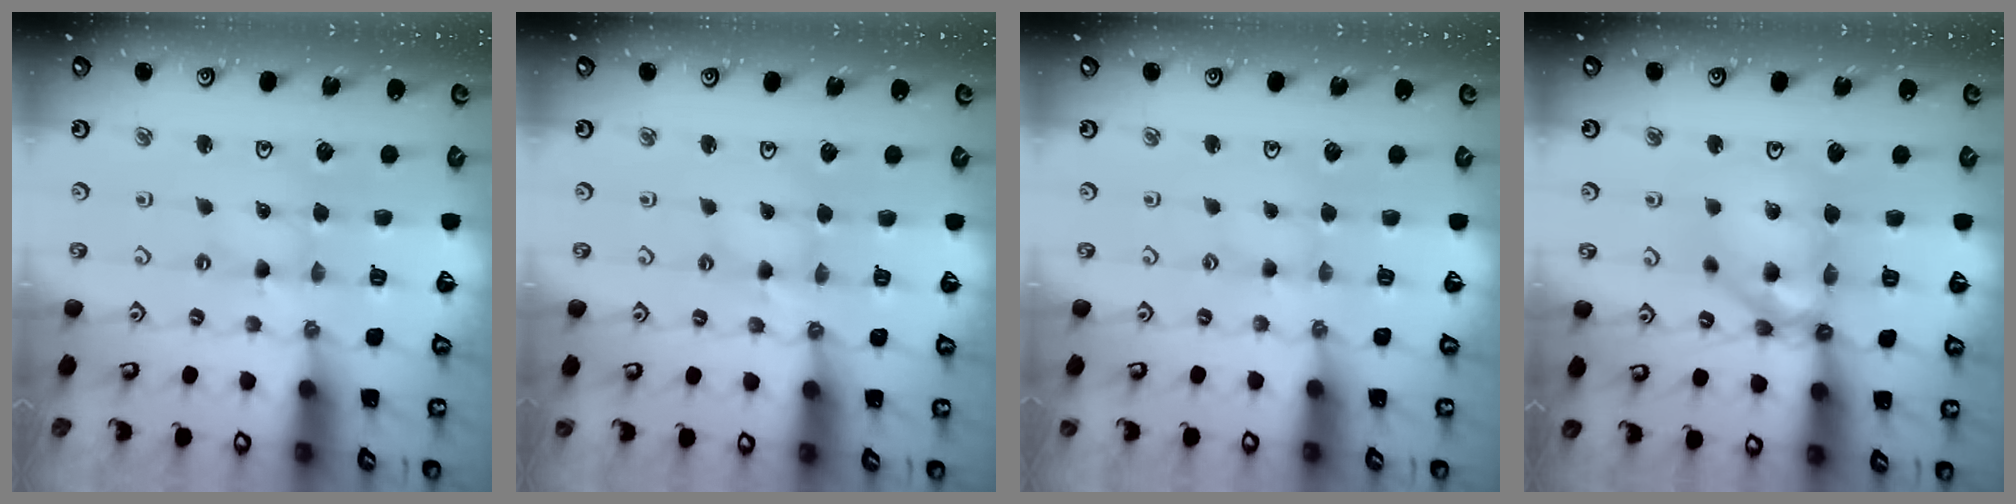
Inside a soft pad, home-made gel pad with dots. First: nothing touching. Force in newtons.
{"total": 2.5, "press": 2.5, "slide": 0.2}
{"total": 0.0}
{"total": 13.0, "press": 12.9, "slide": 1.9}